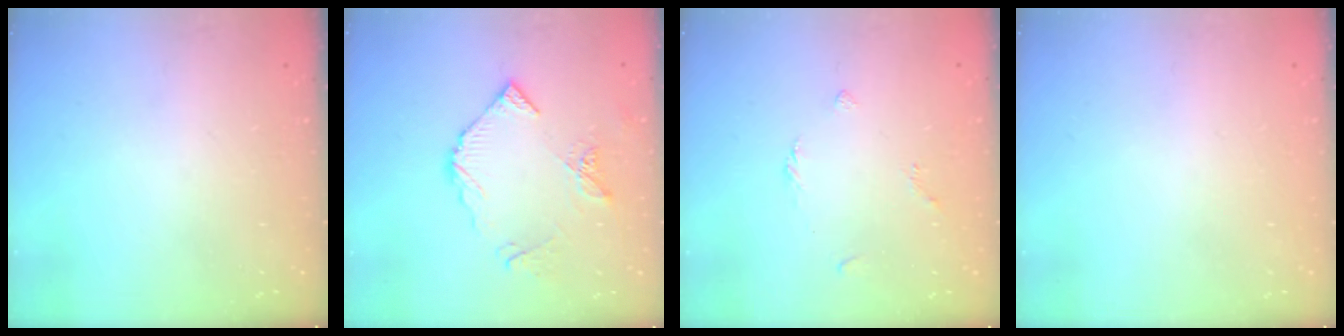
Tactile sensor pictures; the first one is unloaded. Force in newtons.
{"total": 10.0, "press": 9.9, "slide": 0.9}
{"total": 2.1, "press": 2.0, "slide": 0.6}
{"total": 2.0, "press": 2.0, "slide": 0.1}